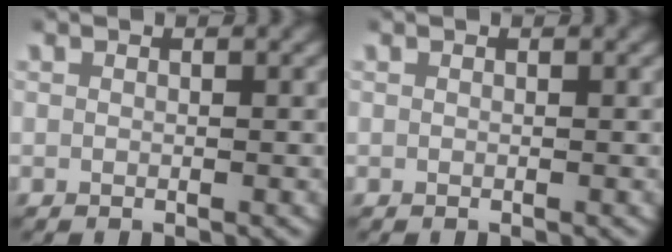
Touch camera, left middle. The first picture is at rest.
{"total": 0.0}